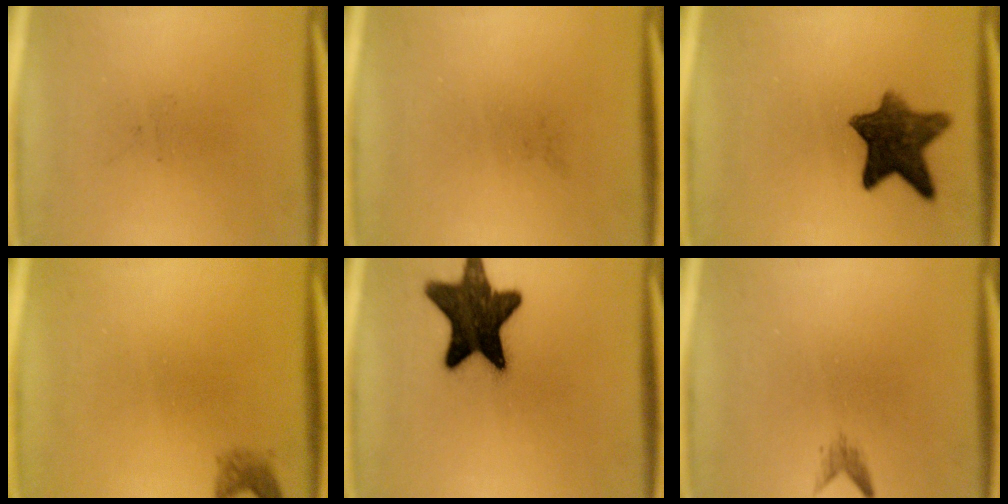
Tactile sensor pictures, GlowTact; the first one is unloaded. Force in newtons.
{"total": 0.0}
{"total": 9.9}
{"total": 1.5}
{"total": 16.1}
{"total": 1.1}